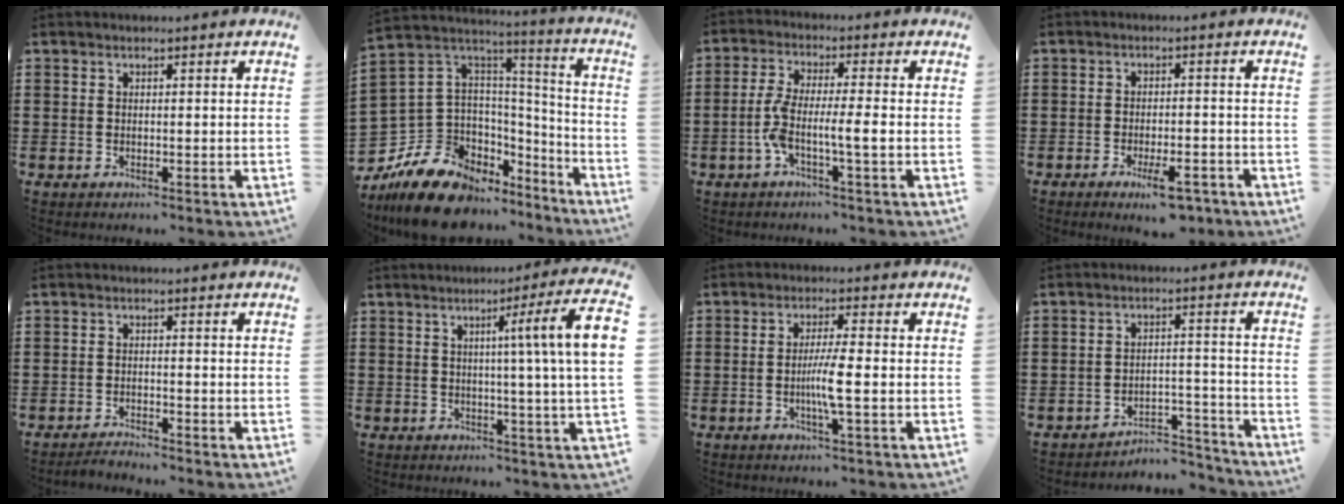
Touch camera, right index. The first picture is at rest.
{"total": 13.6, "force": [-9.3, 8.5, 5.1], "torque": [-0.140, 0.017, -0.166]}
{"total": 6.7, "force": [-2.0, 0.7, 6.3], "torque": [-0.137, -0.013, -0.047]}
{"total": 4.8, "force": [-3.2, 1.4, 3.2], "torque": [-0.056, 0.002, -0.057]}
{"total": 1.5, "force": [-1.5, 0.0, 0.1], "torque": [-0.003, 0.003, -0.029]}
{"total": 9.3, "force": [1.4, -1.1, 9.1], "torque": [-0.154, -0.010, 0.012]}
{"total": 5.1, "force": [-1.0, 0.0, 5.0], "torque": [-0.103, -0.012, -0.025]}
{"total": 4.6, "force": [-4.4, 1.0, 0.8], "torque": [-0.016, 0.009, -0.091]}